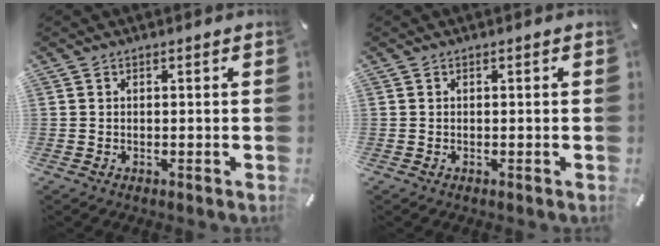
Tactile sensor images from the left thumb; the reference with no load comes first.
{"total": 0.0}